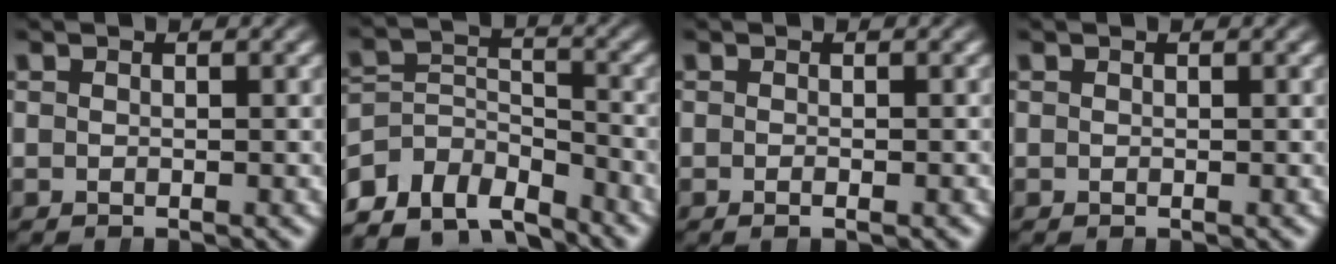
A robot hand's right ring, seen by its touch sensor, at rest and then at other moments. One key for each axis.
{"total": 10.7, "fx": -6.7, "fy": 6.8, "fz": 4.8, "tx": -0.094, "ty": -0.065, "tz": -0.094}
{"total": 0.6, "fx": -0.4, "fy": 0.0, "fz": 0.5, "tx": -0.003, "ty": 0.006, "tz": -0.009}
{"total": 0.0}